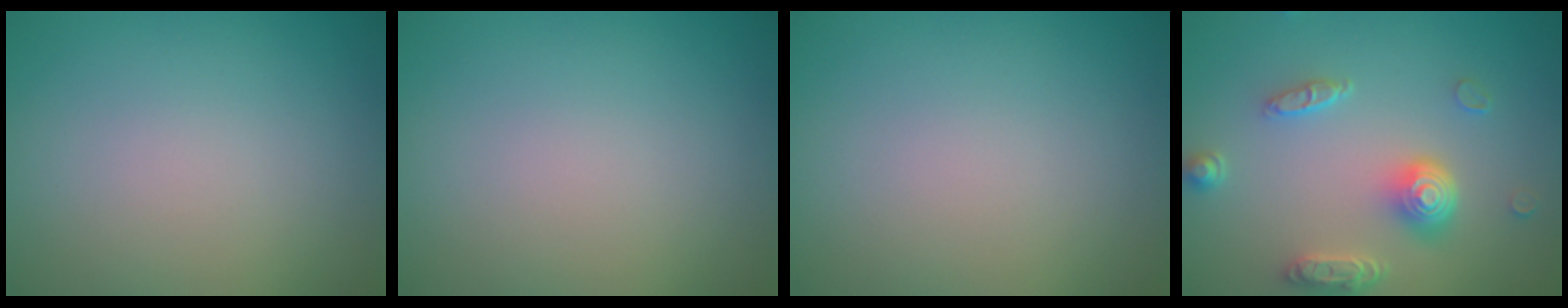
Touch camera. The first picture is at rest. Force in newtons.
{"total": 0.0}
{"total": 0.0}
{"total": 4.5, "press": 3.5, "slide": 2.8}